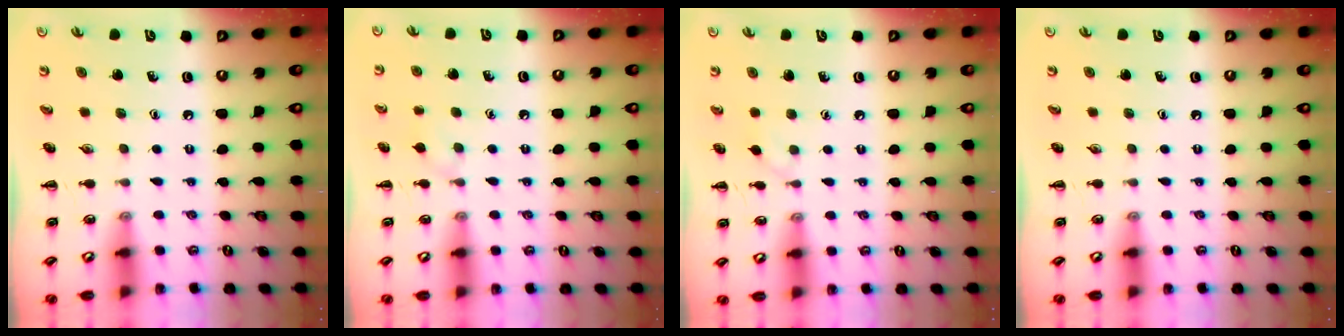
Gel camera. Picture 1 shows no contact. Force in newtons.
{"total": 6.0, "press": 5.7, "slide": 2.0}
{"total": 2.9, "press": 2.6, "slide": 1.1}
{"total": 0.0}